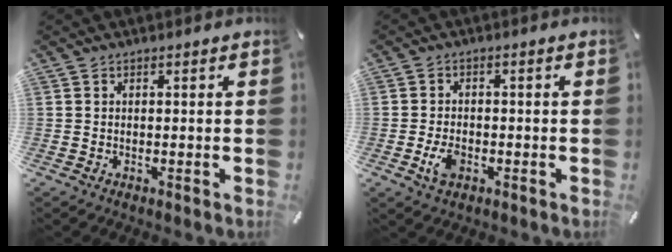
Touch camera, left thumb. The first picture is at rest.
{"total": 4.3, "force": [-1.6, 2.8, 2.9], "torque": [-0.068, 0.001, -0.032]}